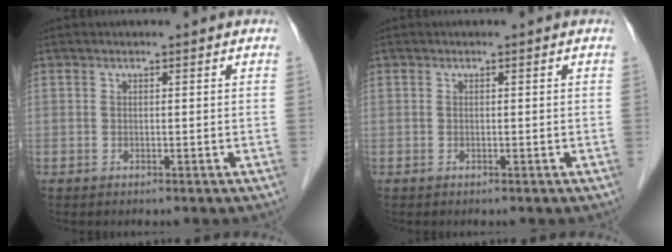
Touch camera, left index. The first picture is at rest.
{"total": 0.0}